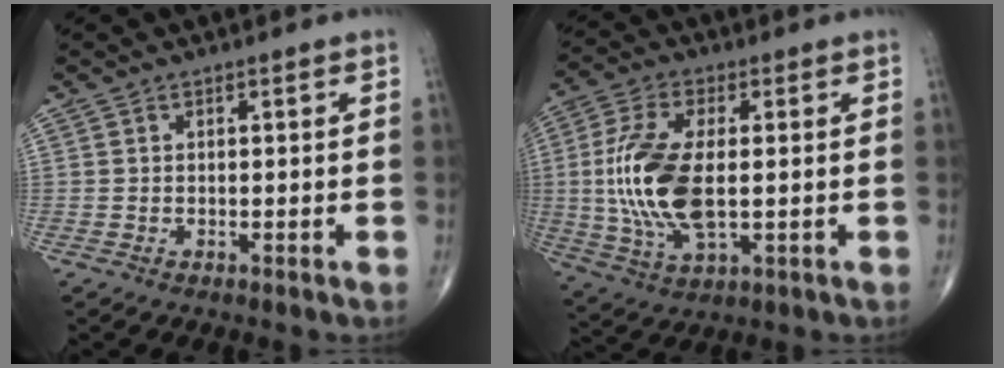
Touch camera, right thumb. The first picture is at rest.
{"total": 15.1, "force": [-0.1, 6.9, 13.5], "torque": [-0.291, -0.007, 0.002]}